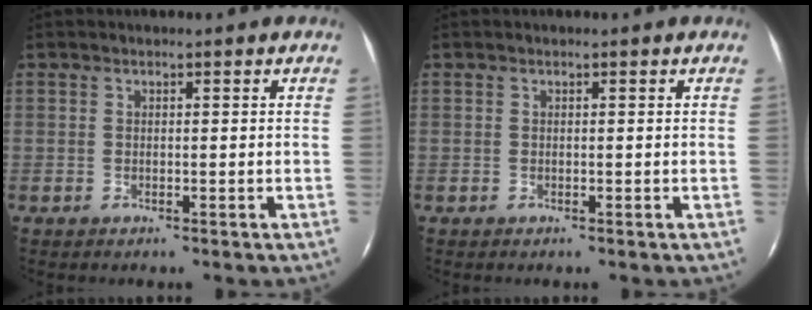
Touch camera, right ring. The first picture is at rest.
{"total": 0.0}